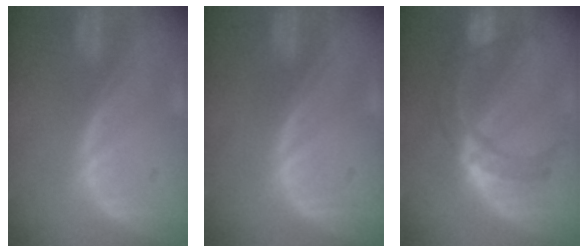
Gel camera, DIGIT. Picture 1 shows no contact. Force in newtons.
{"total": 0.0}
{"total": 7.8, "press": 7.6, "slide": 1.6}